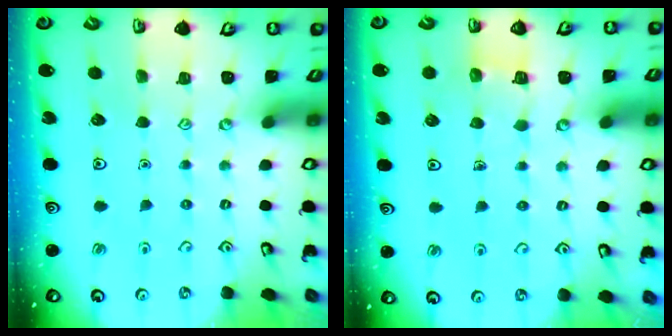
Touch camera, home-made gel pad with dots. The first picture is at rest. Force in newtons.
{"total": 3.8, "press": 3.7, "slide": 0.3}